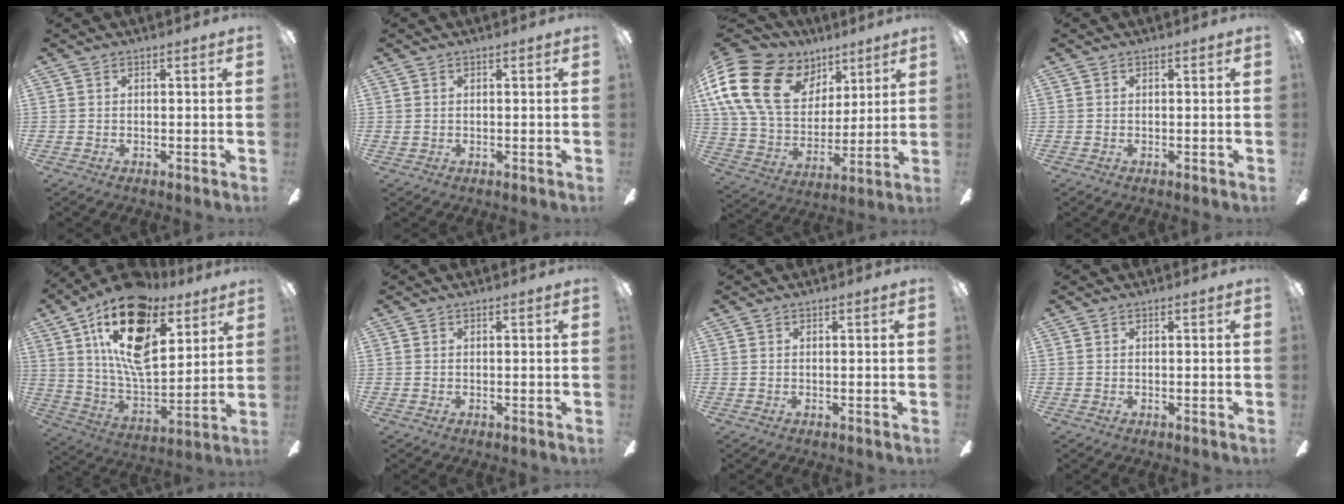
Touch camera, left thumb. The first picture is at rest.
{"total": 0.6, "force": [0.4, 0.4, 0.2], "torque": [-0.004, 0.003, 0.007]}
{"total": 23.1, "force": [10.2, 15.8, 13.4], "torque": [-0.286, -0.035, 0.186]}
{"total": 0.0}
{"total": 22.1, "force": [11.7, 11.3, 15.0], "torque": [-0.272, -0.062, 0.198]}
{"total": 0.0}
{"total": 0.0}
{"total": 0.0}